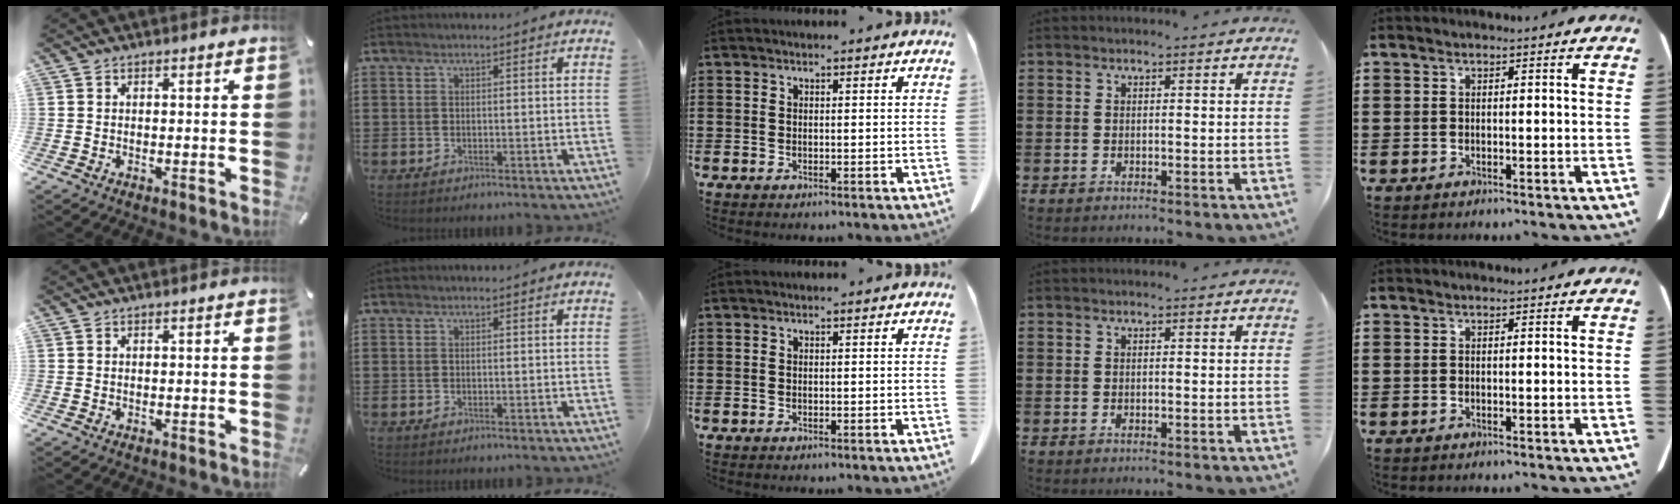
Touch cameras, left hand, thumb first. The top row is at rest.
{}